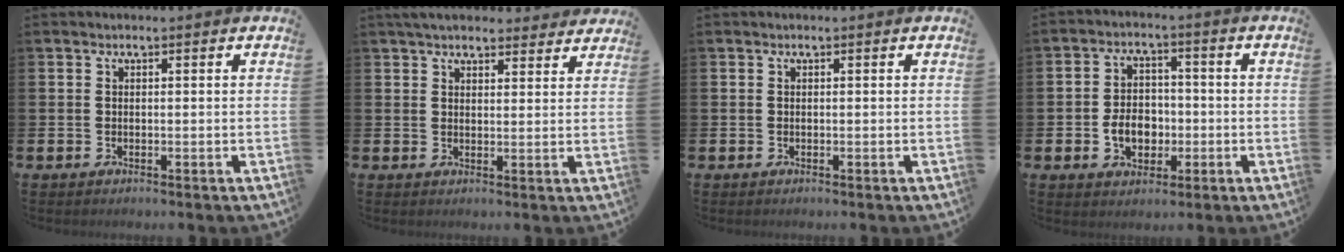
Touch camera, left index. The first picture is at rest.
{"total": 4.8, "force": [4.5, 1.2, 1.0], "torque": [-0.029, -0.013, 0.085]}
{"total": 0.0}
{"total": 5.3, "force": [-1.3, 4.0, 3.2], "torque": [-0.047, 0.002, -0.030]}